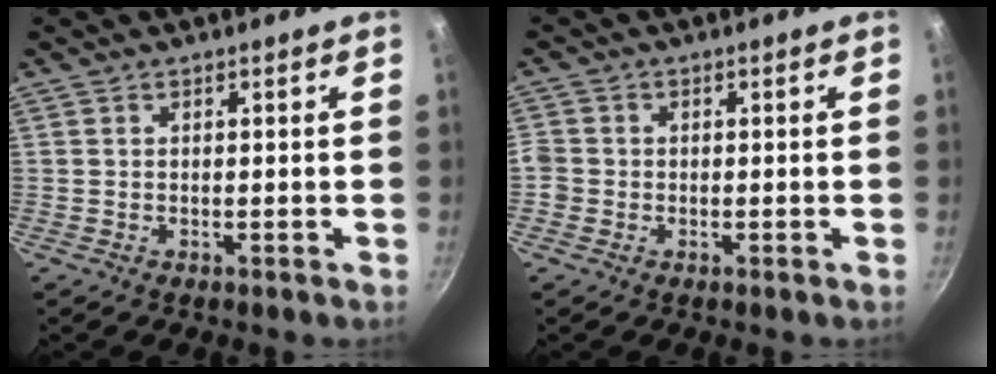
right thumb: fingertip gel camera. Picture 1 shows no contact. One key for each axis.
{"total": 3.0, "fx": -0.5, "fy": 2.7, "fz": 1.0, "tx": -0.013, "ty": 0.007, "tz": -0.013}